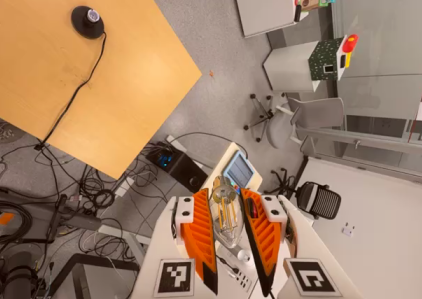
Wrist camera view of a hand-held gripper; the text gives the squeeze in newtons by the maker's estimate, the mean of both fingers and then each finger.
{"total": 8.6, "left": 7.7, "right": 9.4}